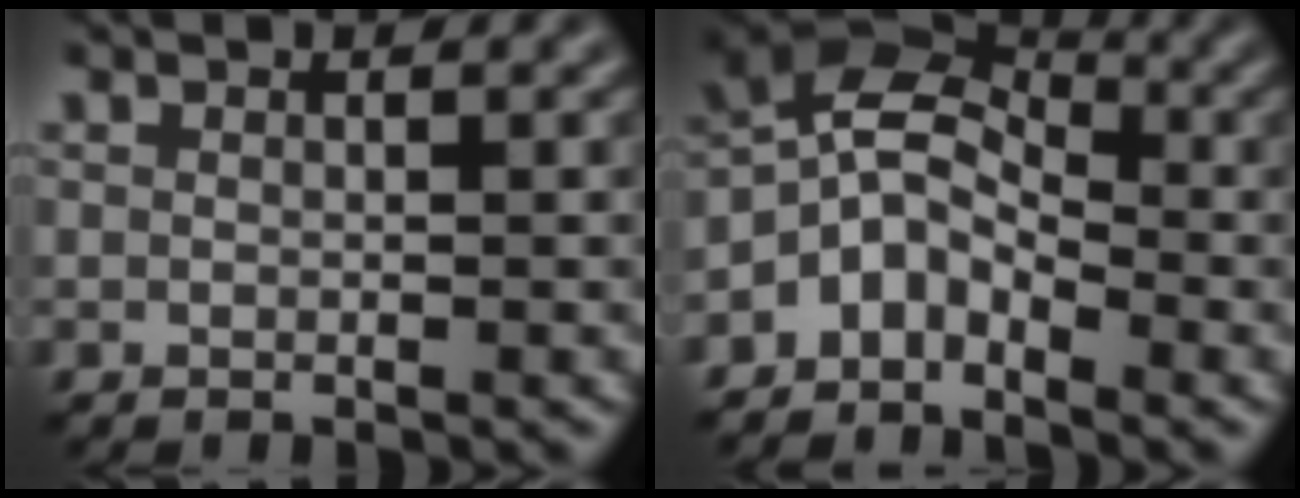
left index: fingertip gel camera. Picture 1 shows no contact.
{"total": 4.9, "force": [-2.7, 3.1, 2.7], "torque": [-0.056, 0.005, -0.065]}